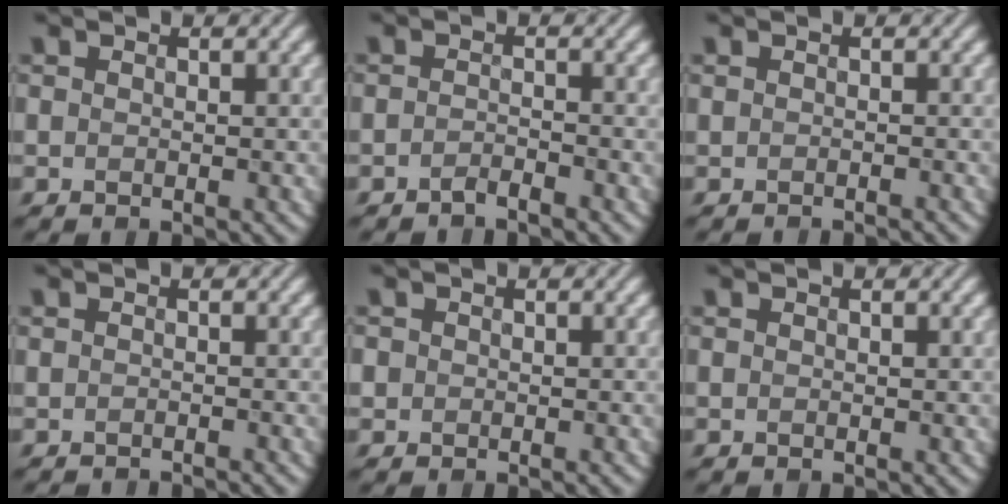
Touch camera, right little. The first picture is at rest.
{"total": 1.1, "force": [-1.1, 0.1, 0.3], "torque": [-0.006, 0.002, -0.021]}
{"total": 0.9, "force": [-0.7, 0.2, 0.5], "torque": [0.007, -0.010, -0.019]}
{"total": 1.5, "force": [-1.4, 0.1, 0.5], "torque": [0.008, -0.014, -0.025]}
{"total": 0.6, "force": [-0.6, 0.2, -0.2], "torque": [0.002, -0.003, -0.002]}
{"total": 0.0}